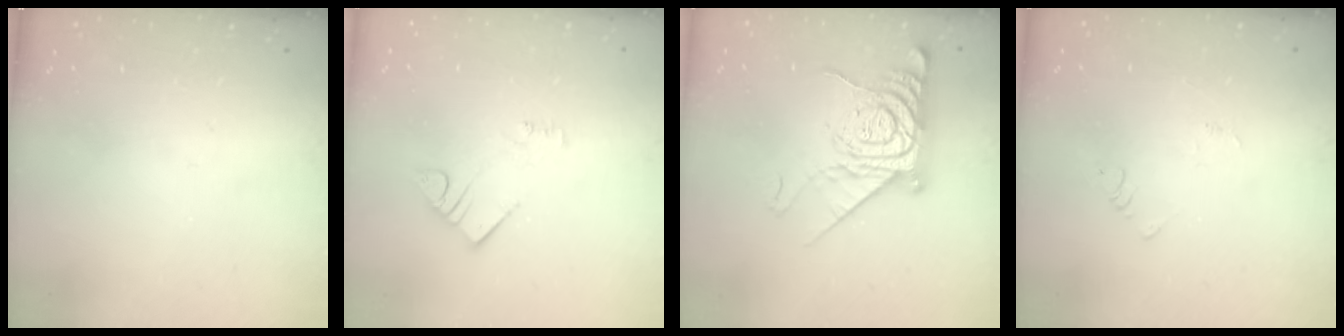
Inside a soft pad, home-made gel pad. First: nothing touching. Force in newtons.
{"total": 3.7, "press": 3.7, "slide": 0.3}
{"total": 15.0, "press": 15.0, "slide": 1.3}
{"total": 2.4, "press": 2.4, "slide": 0.3}